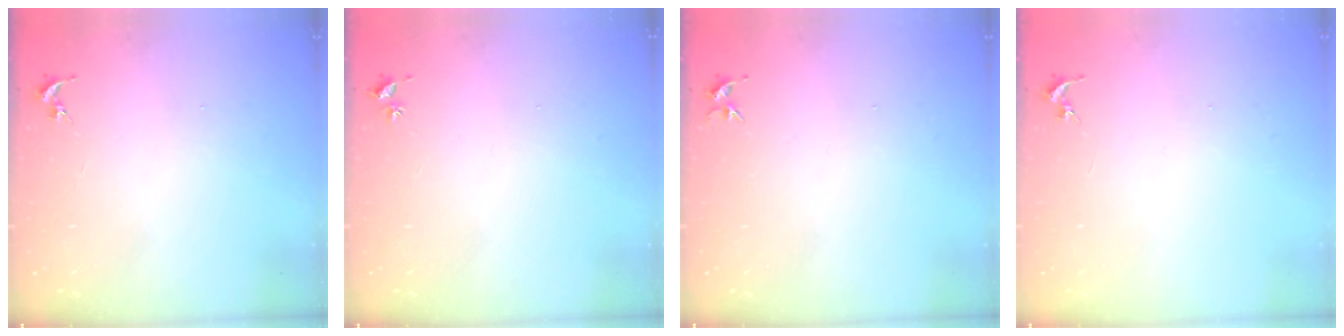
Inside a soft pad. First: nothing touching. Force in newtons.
{"total": 2.0, "press": 2.0, "slide": 0.3}
{"total": 3.7, "press": 3.7, "slide": 0.4}
{"total": 0.0}